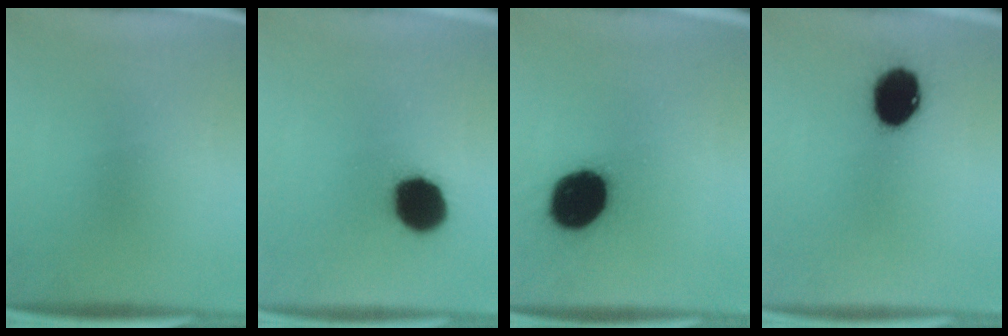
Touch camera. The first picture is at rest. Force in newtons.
{"total": 14.1}
{"total": 19.6}
{"total": 13.3}